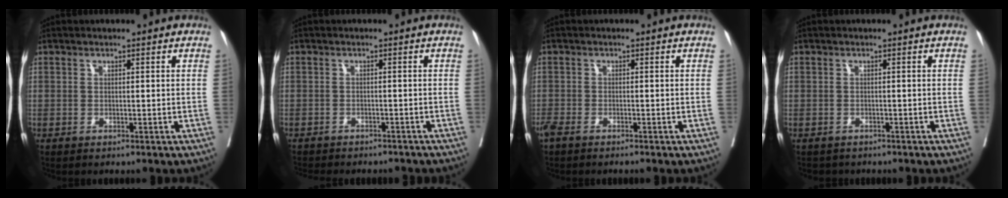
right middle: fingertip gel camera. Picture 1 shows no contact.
{"total": 9.0, "force": [-8.2, 2.4, 2.9], "torque": [-0.044, -0.004, -0.100]}
{"total": 3.1, "force": [-2.6, 0.5, 1.7], "torque": [-0.031, -0.007, -0.047]}
{"total": 2.6, "force": [-2.2, 1.2, 0.2], "torque": [-0.009, -0.002, -0.033]}